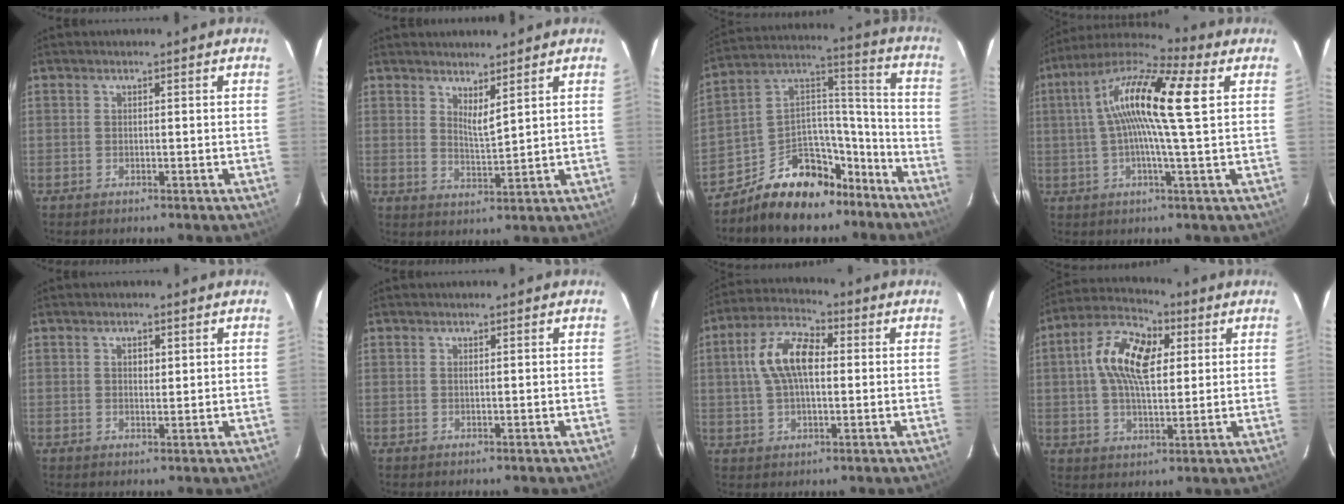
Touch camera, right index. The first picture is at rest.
{"total": 3.6, "force": [2.8, 0.5, 2.2], "torque": [-0.038, -0.005, 0.047]}
{"total": 17.9, "force": [-12.6, 9.8, 8.2], "torque": [-0.157, 0.074, -0.184]}
{"total": 15.3, "force": [3.2, 1.4, 14.9], "torque": [-0.266, 0.027, 0.034]}
{"total": 1.9, "force": [0.7, 1.1, 1.3], "torque": [-0.019, 0.004, 0.012]}
{"total": 0.0}
{"total": 10.7, "force": [1.4, 5.5, 9.1], "torque": [-0.181, 0.026, 0.024]}
{"total": 13.0, "force": [3.0, 6.8, 10.7], "torque": [-0.201, 0.029, 0.044]}